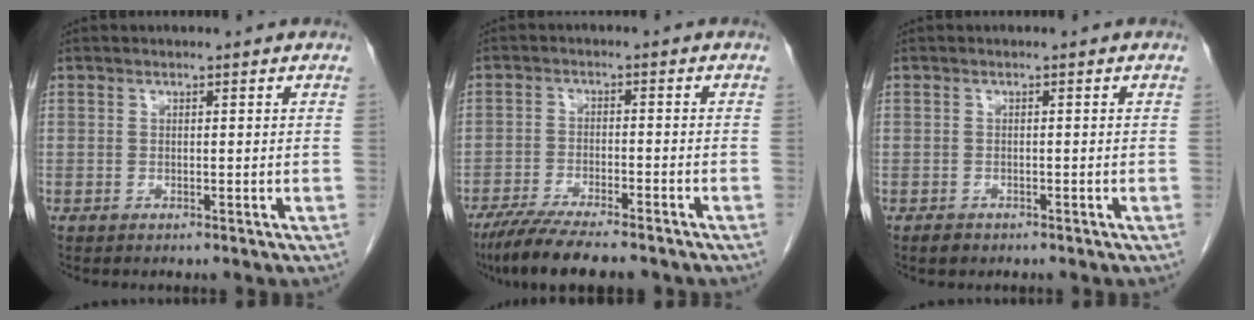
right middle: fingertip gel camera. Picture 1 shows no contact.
{"total": 10.9, "force": [-8.9, 1.7, 6.1], "torque": [-0.098, -0.024, -0.139]}
{"total": 1.2, "force": [-0.9, 0.7, 0.4], "torque": [-0.010, 0.001, -0.010]}